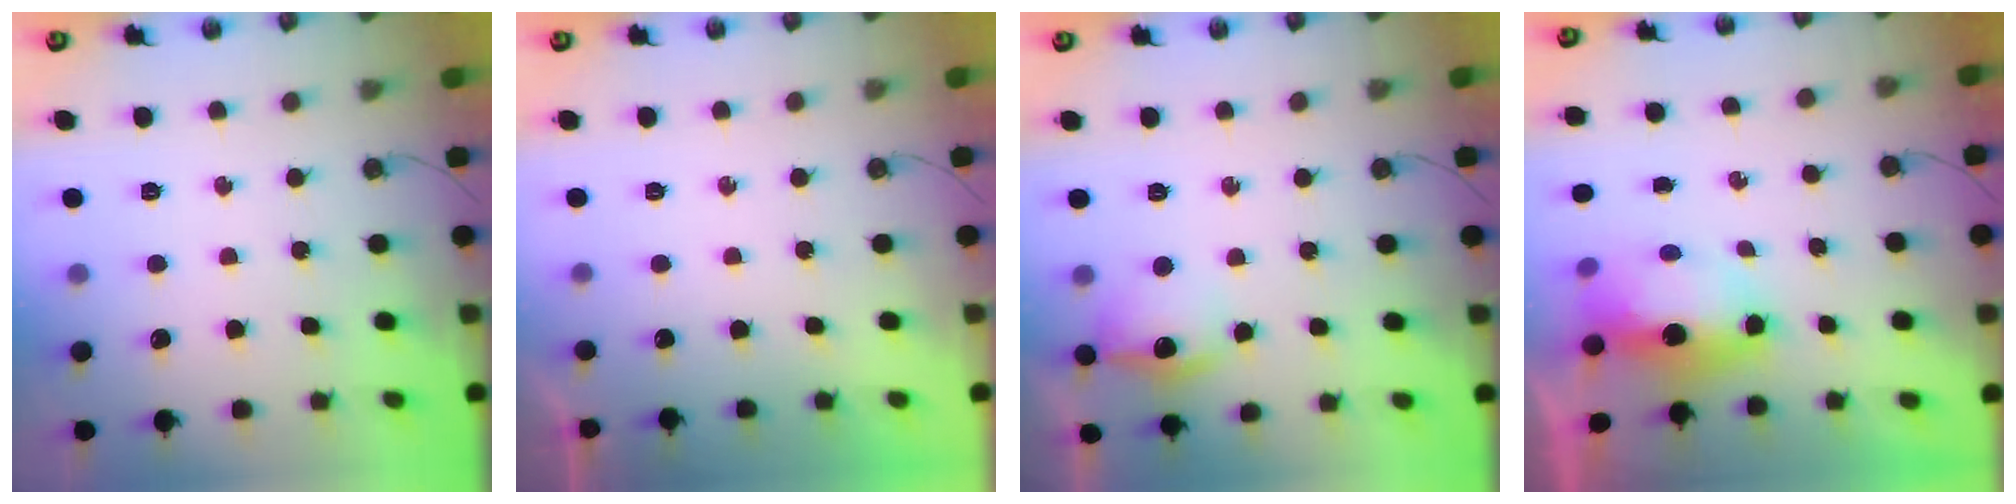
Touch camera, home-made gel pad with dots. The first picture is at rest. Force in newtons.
{"total": 0.0}
{"total": 12.0, "press": 11.9, "slide": 0.9}
{"total": 8.1, "press": 7.9, "slide": 1.4}